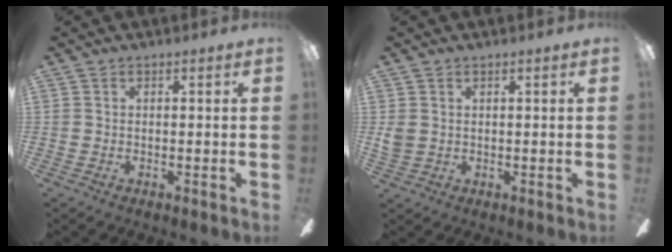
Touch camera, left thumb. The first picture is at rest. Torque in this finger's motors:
{"motor_torque": [0.09, 0.09, 0.51, -0.36, -0.01]}